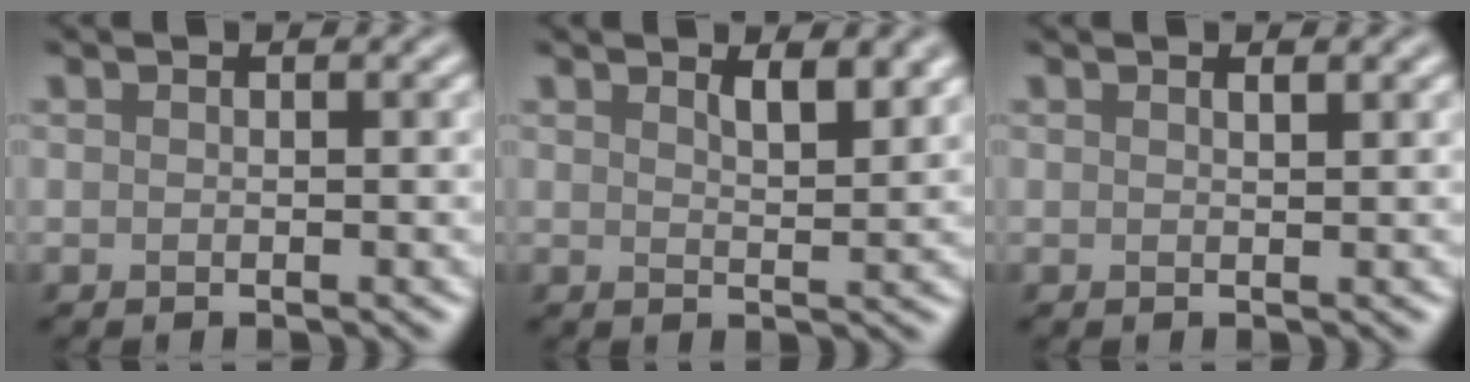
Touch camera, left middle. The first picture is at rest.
{"total": 2.7, "force": [1.9, 0.8, 1.8], "torque": [-0.023, -0.005, 0.033]}
{"total": 0.6, "force": [0.5, 0.1, 0.3], "torque": [-0.004, -0.003, 0.009]}